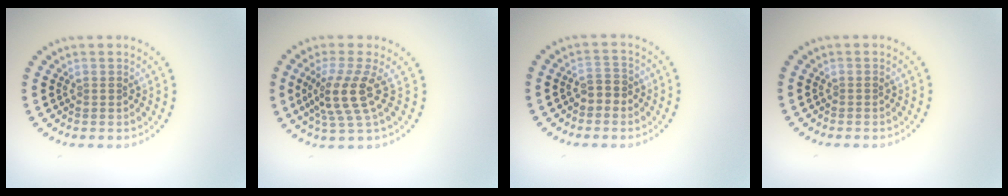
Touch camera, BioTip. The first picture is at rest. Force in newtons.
{"total": 4.0, "press": 2.9, "slide": 2.7}
{"total": 1.8, "press": 1.7, "slide": 0.6}
{"total": 0.0}